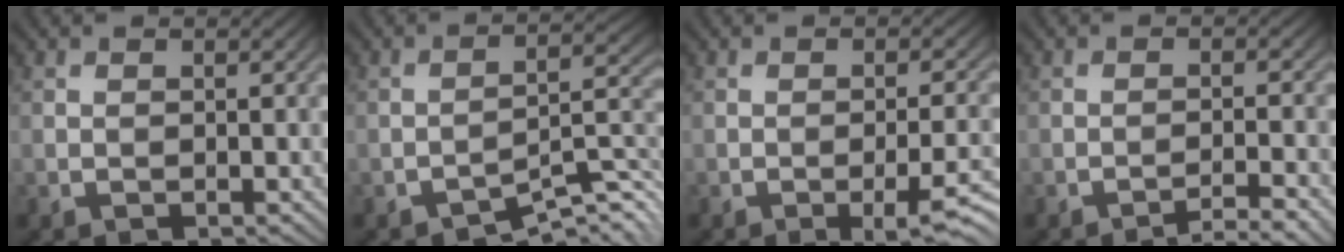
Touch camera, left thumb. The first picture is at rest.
{"total": 5.1, "force": [-4.5, 0.8, 2.2], "torque": [-0.016, 0.007, -0.072]}
{"total": 4.9, "force": [-2.3, 0.9, 4.2], "torque": [-0.060, 0.001, -0.027]}
{"total": 2.8, "force": [-2.4, -0.6, 1.2], "torque": [-0.021, 0.009, -0.039]}